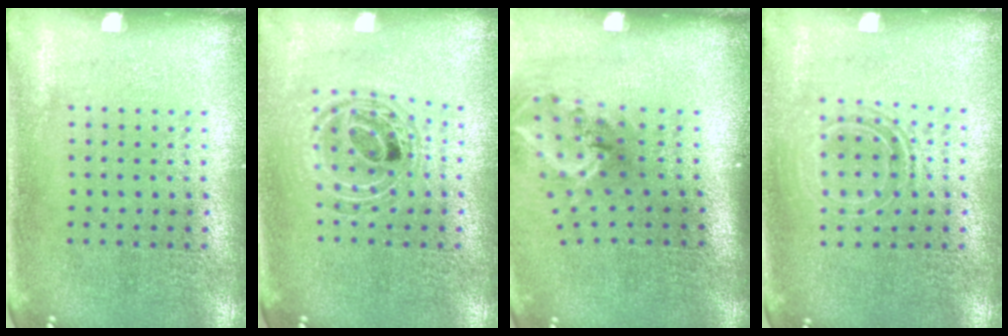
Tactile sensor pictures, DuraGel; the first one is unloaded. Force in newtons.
{"total": 0.9, "press": 0.9, "slide": 0.2}
{"total": 2.0, "press": 1.3, "slide": 1.5}
{"total": 1.5, "press": 1.2, "slide": 0.9}